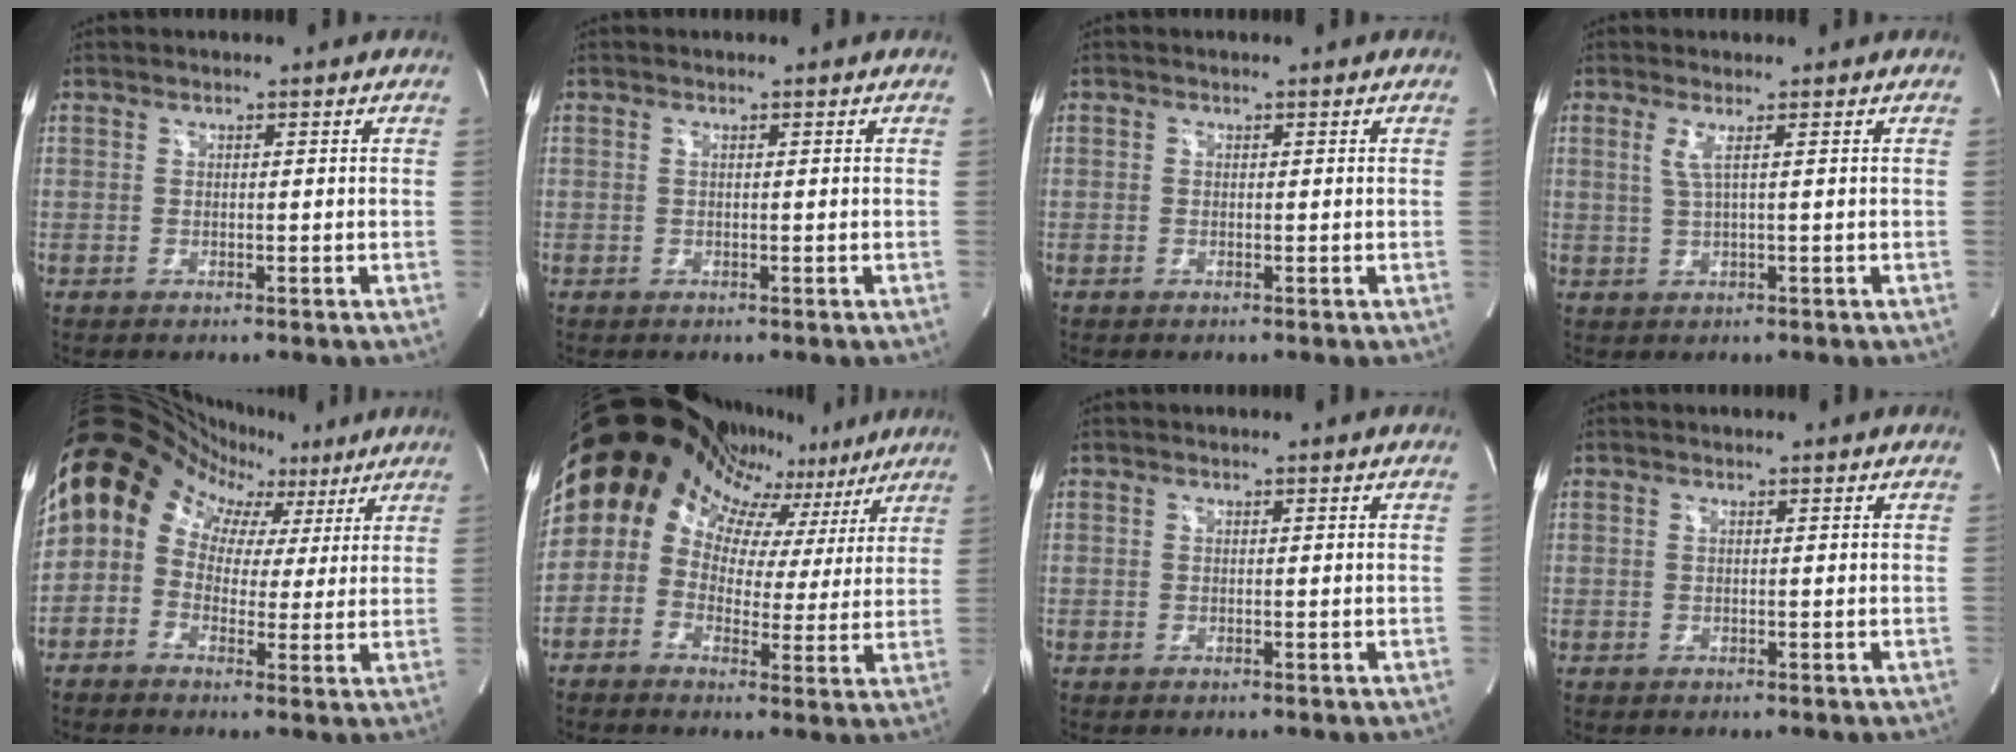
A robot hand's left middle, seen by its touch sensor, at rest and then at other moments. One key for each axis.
{"total": 0.0}
{"total": 0.0}
{"total": 2.1, "fx": 0.8, "fy": -0.5, "fz": 1.9, "tx": -0.047, "ty": -0.002, "tz": 0.020}
{"total": 15.2, "fx": 5.1, "fy": 12.9, "fz": 6.2, "tx": -0.129, "ty": 0.090, "tz": 0.072}
{"total": 20.6, "fx": 14.3, "fy": 12.7, "fz": 7.6, "tx": -0.144, "ty": 0.084, "tz": 0.179}
{"total": 0.0}
{"total": 0.0}